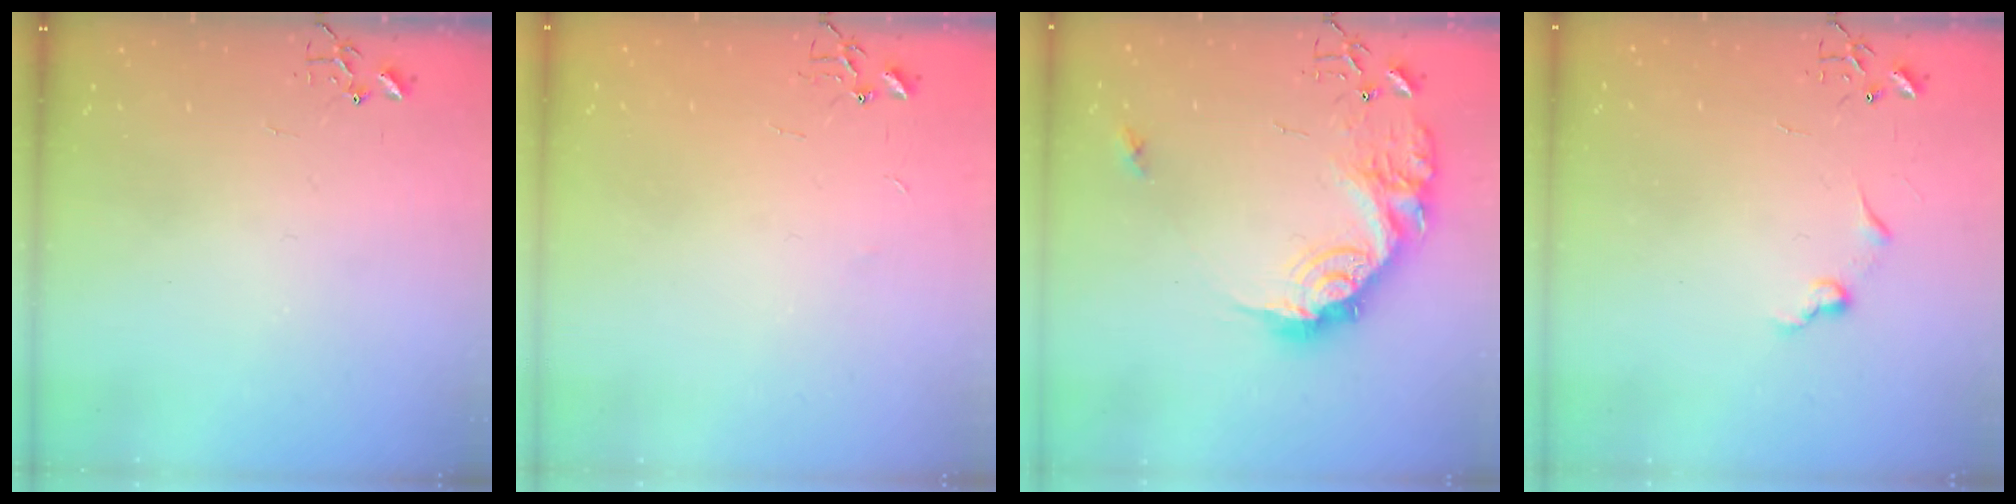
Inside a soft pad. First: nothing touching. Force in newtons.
{"total": 2.4, "press": 2.4, "slide": 0.3}
{"total": 19.2, "press": 19.2, "slide": 1.0}
{"total": 6.3, "press": 6.3, "slide": 0.5}